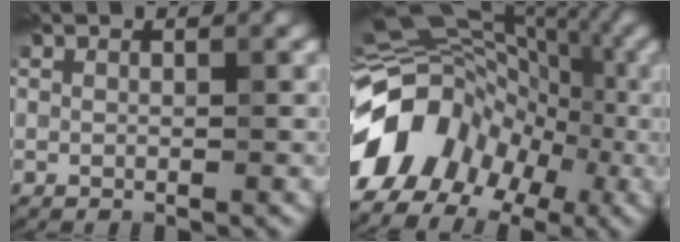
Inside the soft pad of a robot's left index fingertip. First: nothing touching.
{"total": 11.2, "force": [-3.9, 8.8, 5.7], "torque": [-0.108, -0.003, -0.081]}